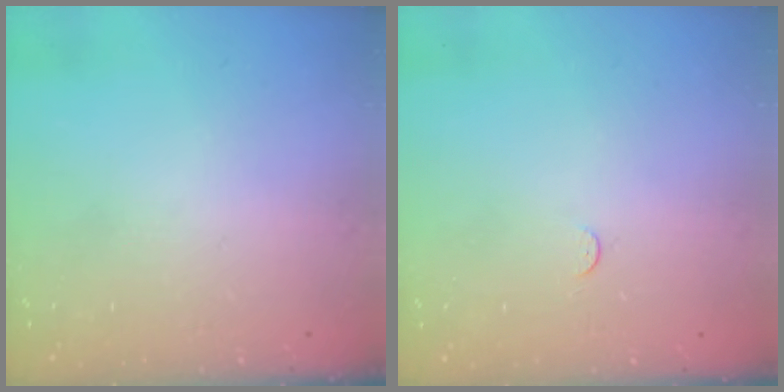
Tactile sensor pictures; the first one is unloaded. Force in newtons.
{"total": 2.5, "press": 2.5, "slide": 0.3}